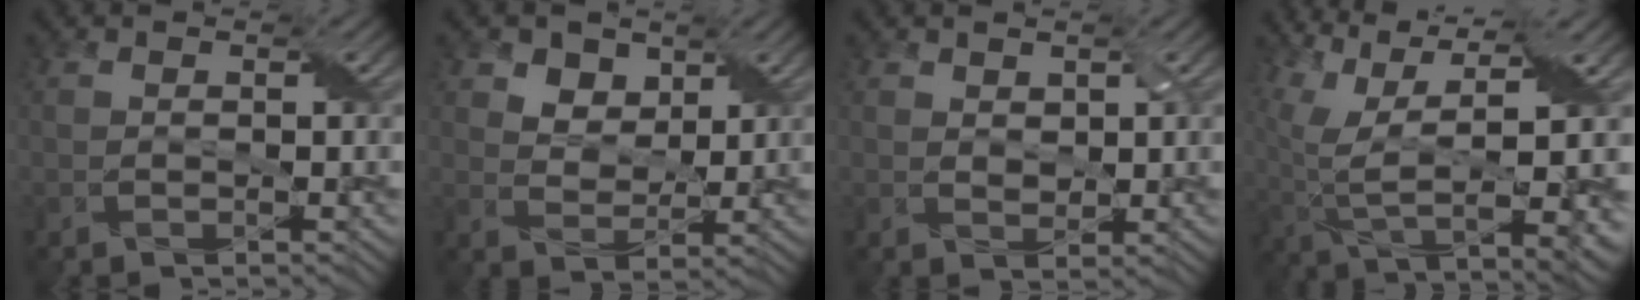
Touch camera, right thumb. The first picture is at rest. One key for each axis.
{"total": 4.6, "fx": 2.8, "fy": 3.2, "fz": 1.6, "tx": -0.044, "ty": -0.016, "tz": 0.051}
{"total": 1.7, "fx": 1.0, "fy": 1.1, "fz": 0.7, "tx": -0.016, "ty": -0.005, "tz": 0.021}
{"total": 13.0, "fx": 1.5, "fy": 5.4, "fz": 11.7, "tx": -0.233, "ty": -0.011, "tz": 0.060}